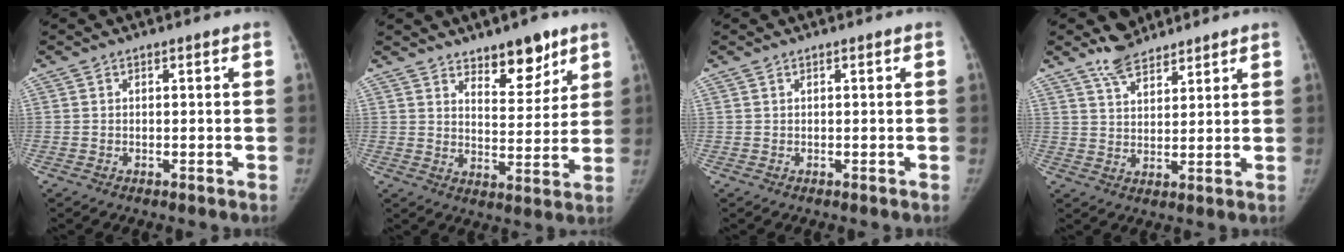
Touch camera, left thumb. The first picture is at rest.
{"total": 8.0, "force": [5.7, 4.0, 4.0], "torque": [-0.017, -0.039, 0.085]}
{"total": 0.0}
{"total": 6.0, "force": [5.2, 2.4, 1.8], "torque": [-0.016, -0.033, 0.102]}